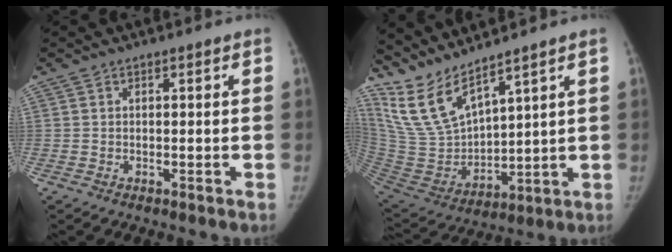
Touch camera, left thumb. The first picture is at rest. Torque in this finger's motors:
{"motor_torque": [0.21, 0.10, 1.08, -1.69, 0.32]}